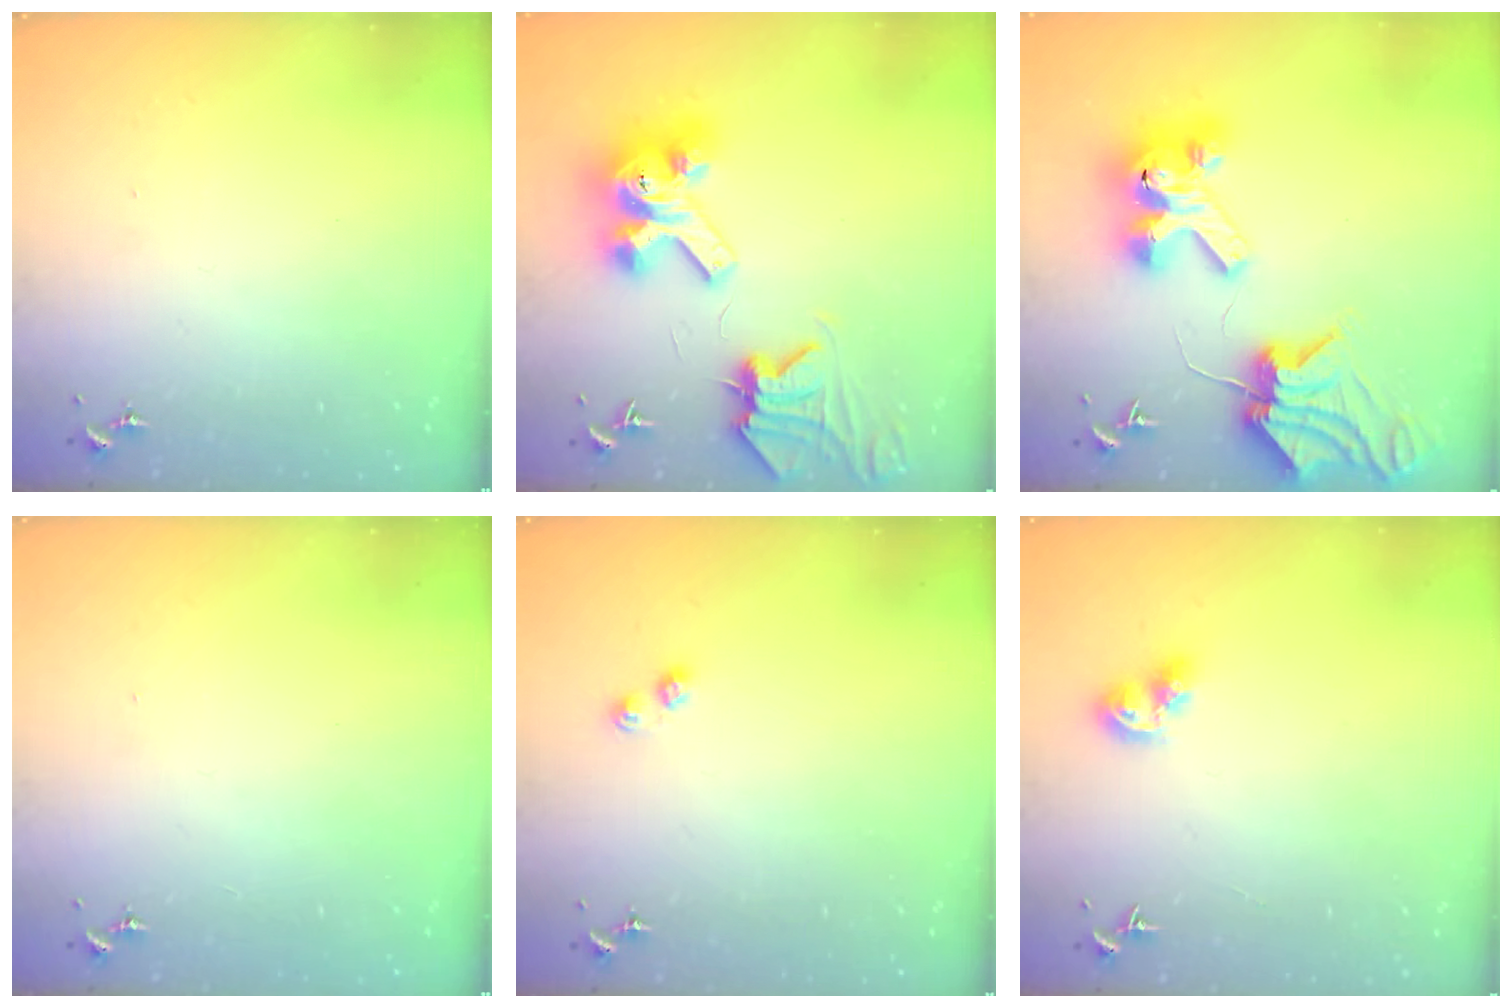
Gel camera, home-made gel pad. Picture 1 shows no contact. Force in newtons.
{"total": 13.7, "press": 13.6, "slide": 1.6}
{"total": 14.6, "press": 14.5, "slide": 1.6}
{"total": 0.0}
{"total": 3.7, "press": 3.6, "slide": 0.4}
{"total": 8.3, "press": 8.3, "slide": 1.0}